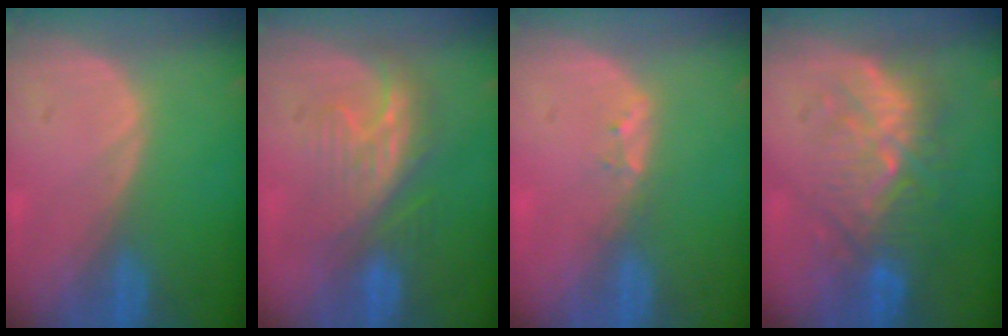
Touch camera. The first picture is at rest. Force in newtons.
{"total": 7.5, "press": 7.2, "slide": 1.9}
{"total": 1.7, "press": 1.5, "slide": 0.9}
{"total": 9.4, "press": 9.0, "slide": 2.6}